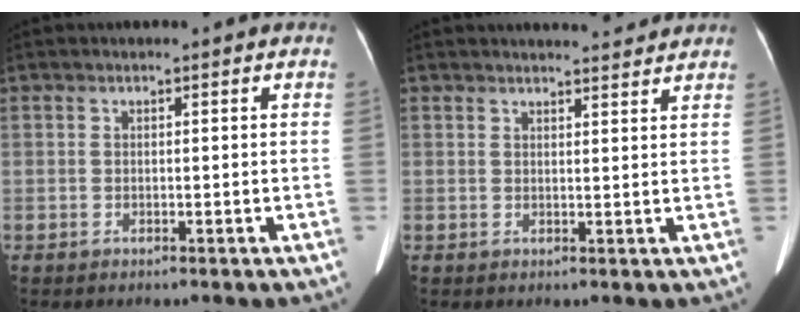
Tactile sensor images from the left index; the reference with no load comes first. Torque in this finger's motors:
{"motor_torque": [0.44, -0.99, -0.01, 0.02]}